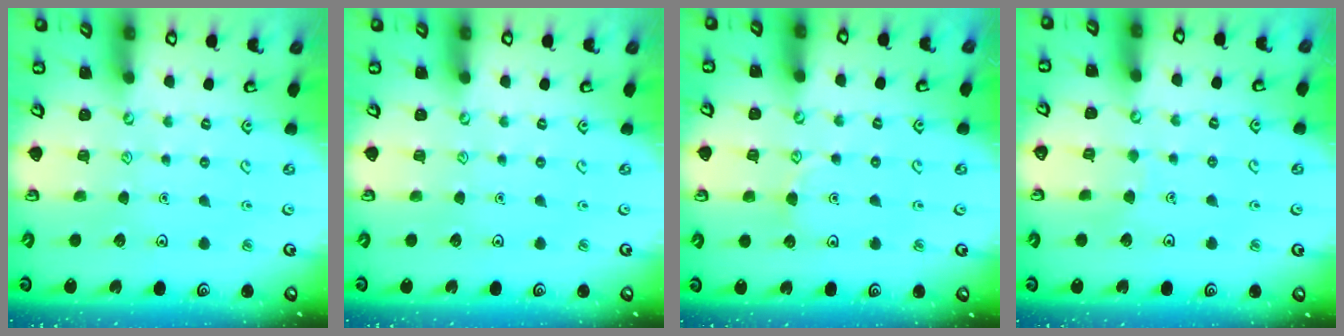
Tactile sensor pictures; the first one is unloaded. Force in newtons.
{"total": 0.0}
{"total": 4.2, "press": 4.2, "slide": 0.4}
{"total": 2.4, "press": 2.4, "slide": 0.1}